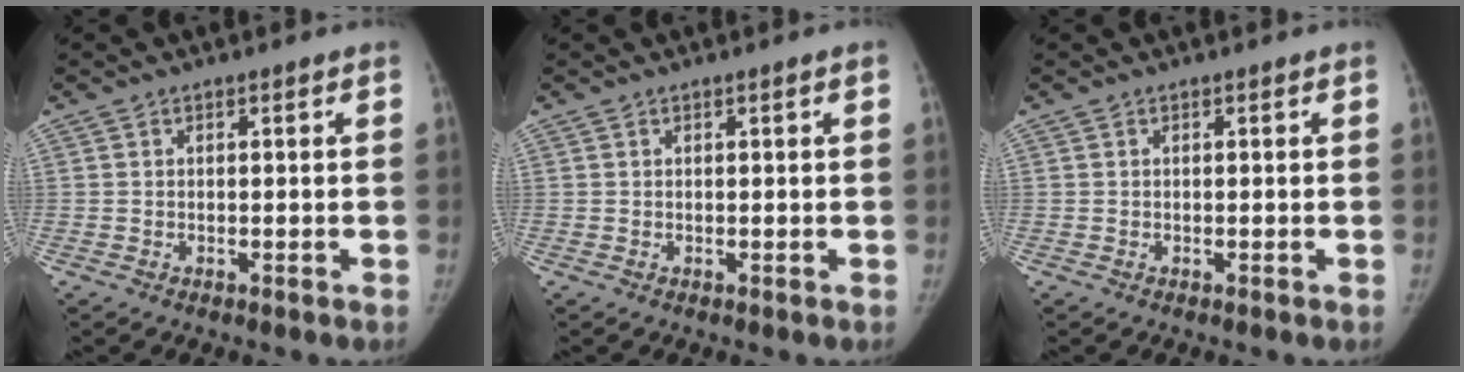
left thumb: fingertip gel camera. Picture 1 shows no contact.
{"total": 0.8, "force": [0.3, 0.0, 0.7], "torque": [-0.013, 0.001, 0.004]}
{"total": 0.0}